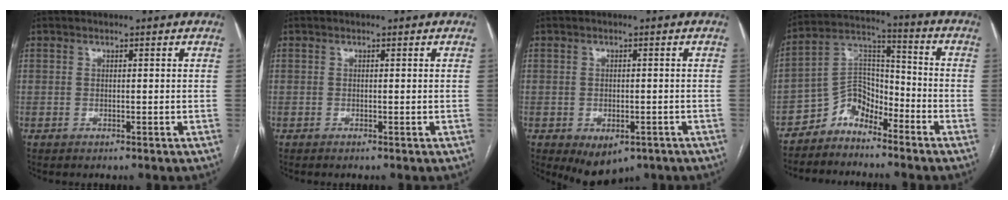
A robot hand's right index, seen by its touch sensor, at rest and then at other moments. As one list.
[{"total": 0.0}, {"total": 5.9, "force": [-3.4, 3.7, 3.2], "torque": [-0.037, -0.003, -0.038]}, {"total": 7.1, "force": [-5.8, 3.5, 2.2], "torque": [-0.038, 0.038, -0.116]}]